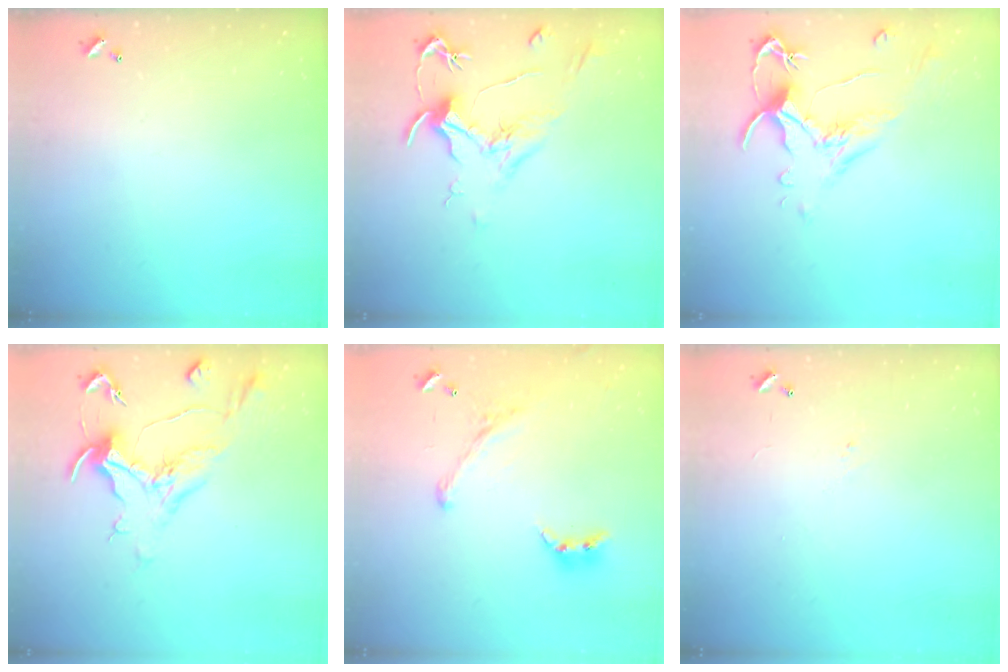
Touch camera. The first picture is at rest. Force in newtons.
{"total": 2.1, "press": 2.0, "slide": 0.8}
{"total": 1.5, "press": 1.0, "slide": 1.1}
{"total": 1.6, "press": 1.5, "slide": 0.6}
{"total": 2.0, "press": 1.5, "slide": 1.2}
{"total": 0.7, "press": 0.4, "slide": 0.6}